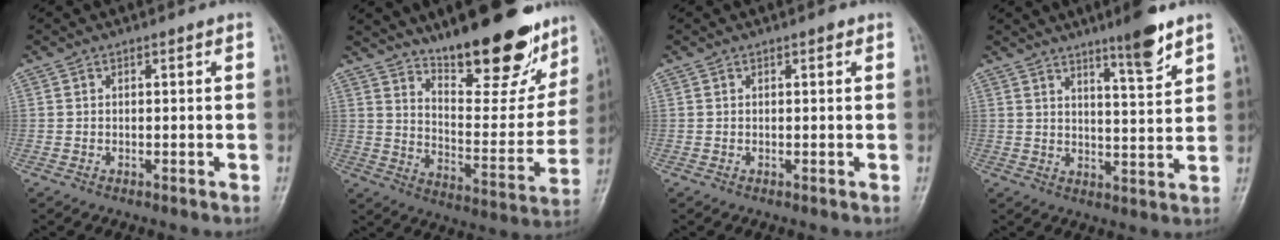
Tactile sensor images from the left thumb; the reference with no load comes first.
{"total": 21.9, "force": [16.0, 7.0, 13.2], "torque": [-0.141, -0.099, 0.243]}
{"total": 0.8, "force": [0.5, 0.3, 0.5], "torque": [-0.006, 0.000, 0.003]}
{"total": 7.9, "force": [5.6, 0.9, 5.4], "torque": [-0.076, -0.042, 0.087]}